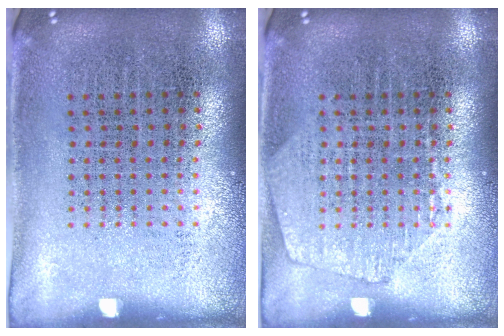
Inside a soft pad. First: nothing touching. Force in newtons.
{"total": 1.2, "press": 1.2, "slide": 0.2}